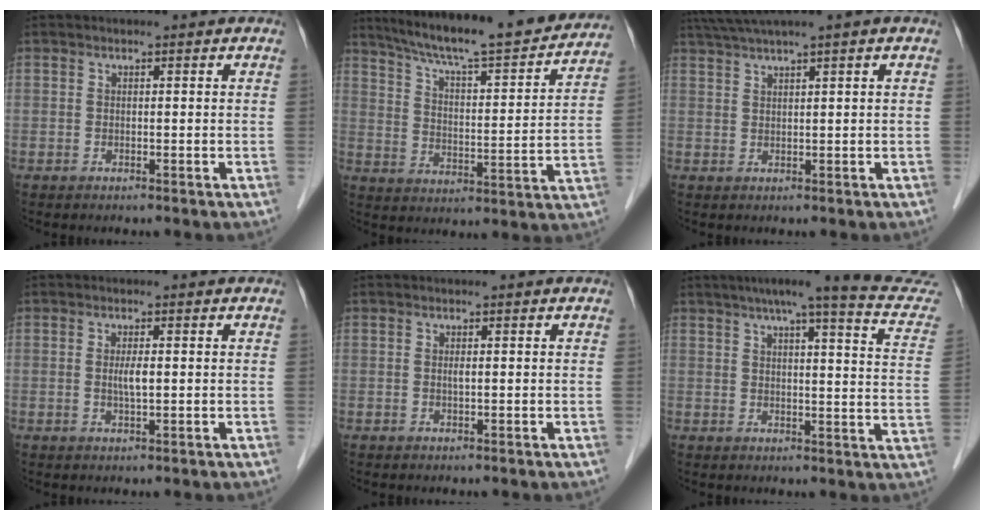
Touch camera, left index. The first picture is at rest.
{"total": 23.1, "force": [20.5, 2.0, 10.5], "torque": [-0.165, -0.020, 0.283]}
{"total": 5.1, "force": [3.8, -1.2, 3.1], "torque": [-0.063, 0.026, 0.073]}
{"total": 2.1, "force": [0.1, 0.3, 2.1], "torque": [-0.044, -0.001, 0.002]}
{"total": 0.6, "force": [0.0, 0.1, 0.6], "torque": [-0.014, 0.000, 0.001]}
{"total": 20.3, "force": [17.8, 0.6, 9.8], "torque": [-0.123, -0.029, 0.198]}